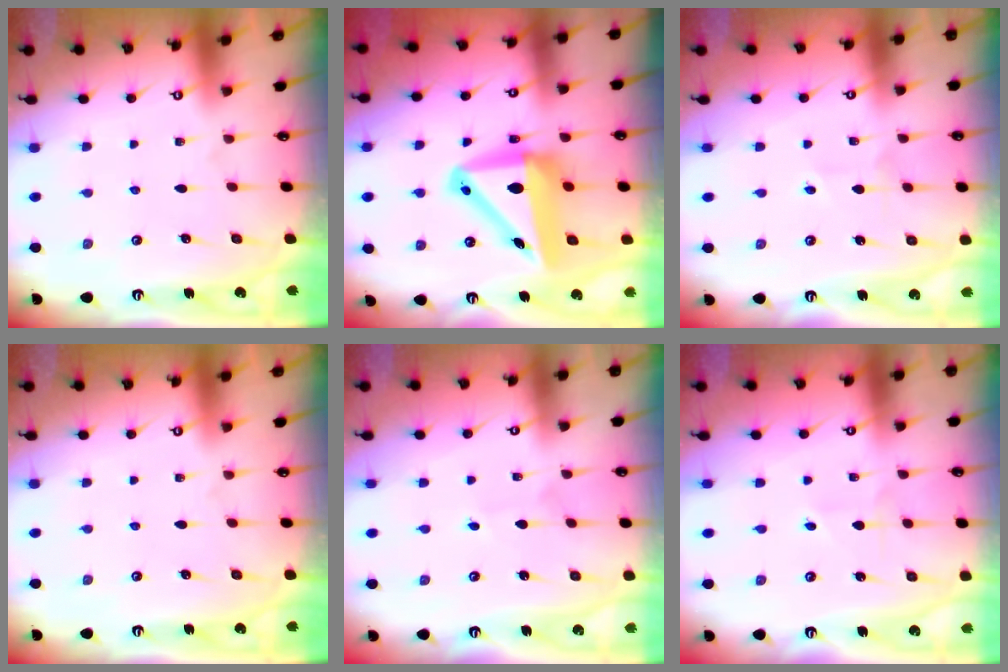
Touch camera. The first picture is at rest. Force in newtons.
{"total": 13.0, "press": 12.6, "slide": 3.4}
{"total": 2.0, "press": 1.9, "slide": 0.5}
{"total": 0.0}
{"total": 1.7, "press": 1.7, "slide": 0.1}
{"total": 1.6, "press": 1.6, "slide": 0.1}